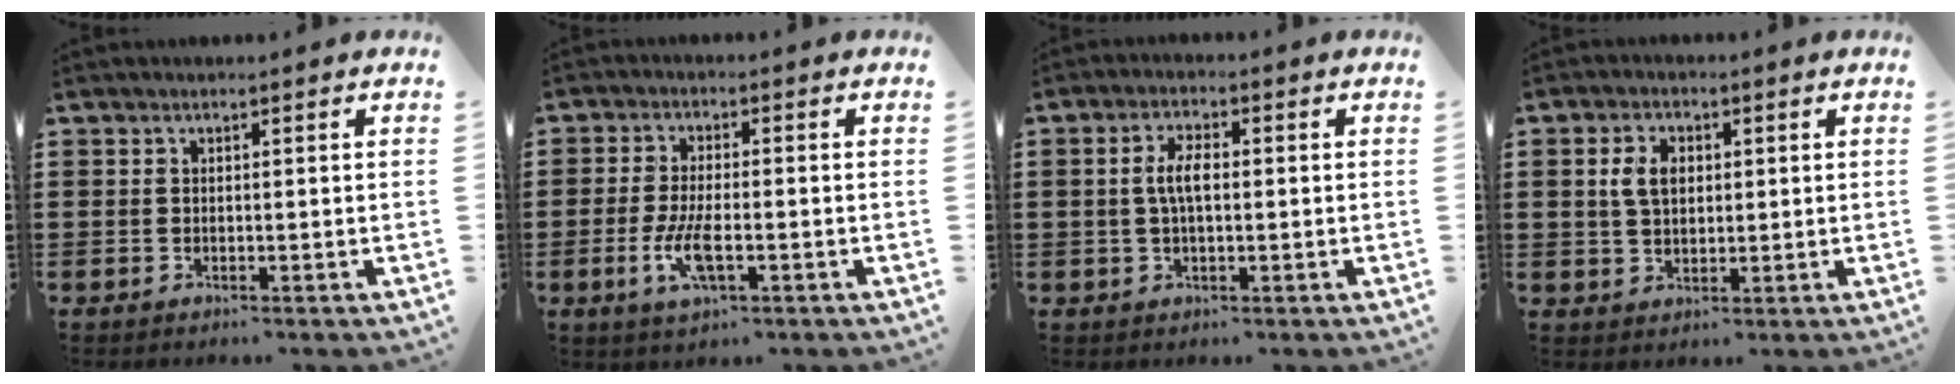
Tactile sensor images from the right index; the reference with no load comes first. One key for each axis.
{"total": 5.8, "fx": -1.8, "fy": 1.9, "fz": 5.2, "tx": -0.111, "ty": -0.007, "tz": -0.036}
{"total": 4.3, "fx": 0.1, "fy": 1.8, "fz": 3.9, "tx": -0.084, "ty": 0.004, "tz": -0.003}
{"total": 4.4, "fx": 0.9, "fy": 2.9, "fz": 3.2, "tx": -0.071, "ty": 0.012, "tz": 0.014}